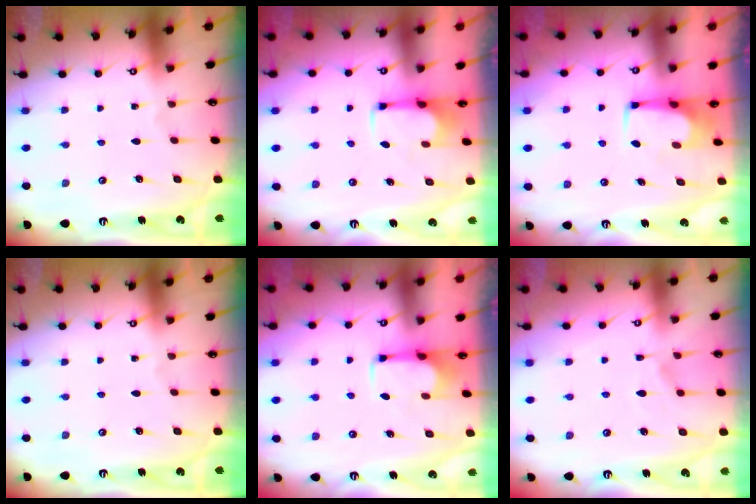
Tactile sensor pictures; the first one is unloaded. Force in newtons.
{"total": 2.4, "press": 2.2, "slide": 0.8}
{"total": 1.5, "press": 1.5, "slide": 0.3}
{"total": 0.0}
{"total": 2.8, "press": 2.7, "slide": 0.9}
{"total": 1.7, "press": 1.0, "slide": 1.3}